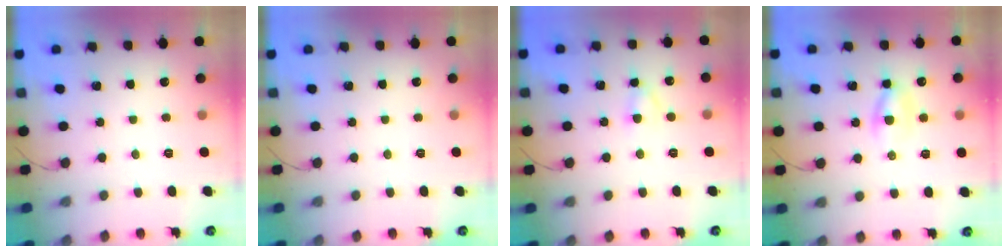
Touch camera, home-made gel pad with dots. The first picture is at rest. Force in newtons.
{"total": 0.0}
{"total": 3.0, "press": 2.8, "slide": 1.2}
{"total": 4.1, "press": 3.9, "slide": 1.3}